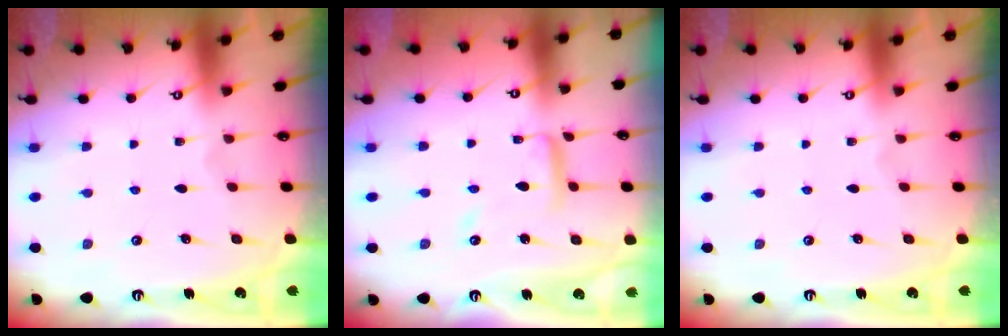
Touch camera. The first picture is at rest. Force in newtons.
{"total": 9.1, "press": 9.1, "slide": 0.7}
{"total": 0.0}